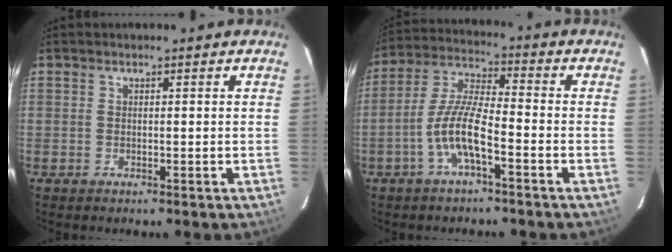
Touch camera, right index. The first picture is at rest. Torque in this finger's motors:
{"motor_torque": [1.31, -0.83, 0.84, 0.21]}